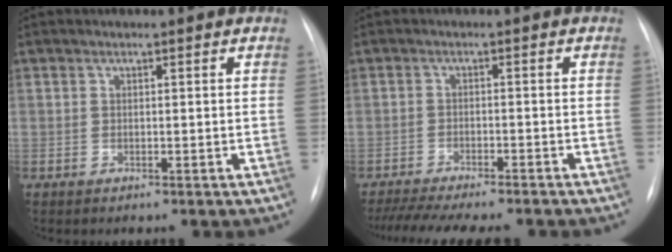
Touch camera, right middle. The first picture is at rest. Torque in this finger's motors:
{"motor_torque": [1.07, -1.07, 0.22, 0.04]}